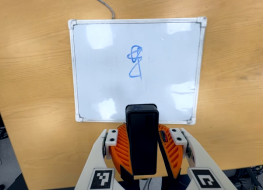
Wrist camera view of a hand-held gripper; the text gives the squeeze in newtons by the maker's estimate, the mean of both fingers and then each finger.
{"total": 8.6, "left": 9.0, "right": 8.2}